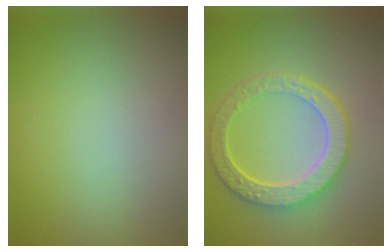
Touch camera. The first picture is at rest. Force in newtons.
{"total": 5.8, "press": 4.9, "slide": 3.1}